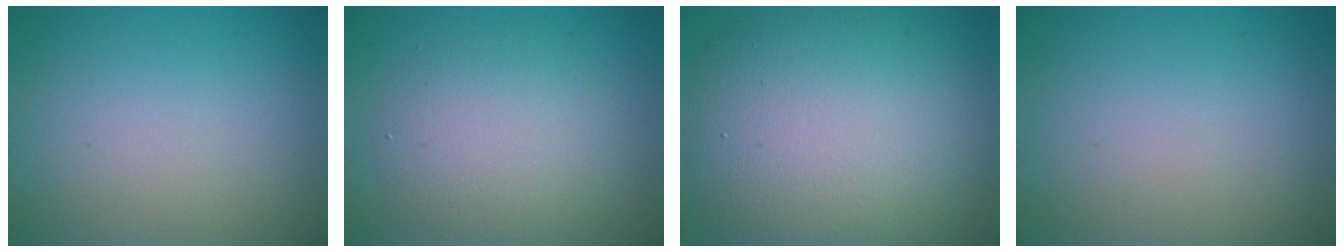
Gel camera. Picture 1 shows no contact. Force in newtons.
{"total": 4.3, "press": 4.3, "slide": 0.2}
{"total": 11.4, "press": 11.4, "slide": 1.0}
{"total": 0.0}